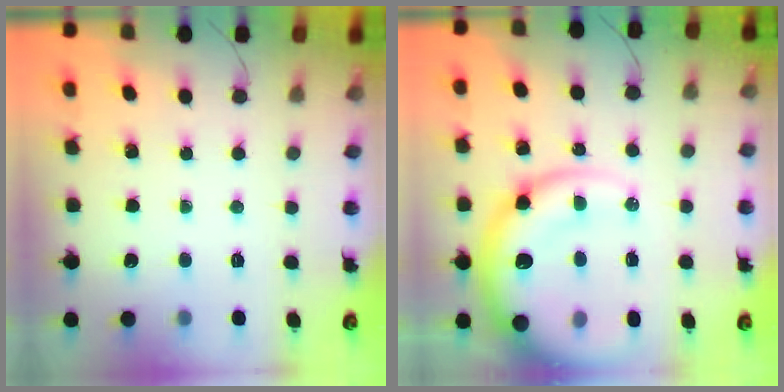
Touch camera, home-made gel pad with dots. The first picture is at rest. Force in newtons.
{"total": 19.8, "press": 19.1, "slide": 5.0}